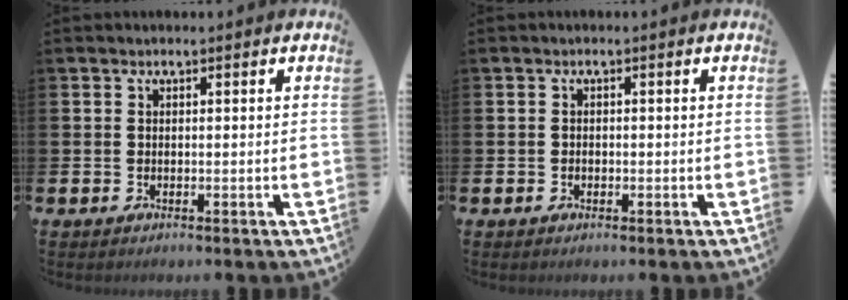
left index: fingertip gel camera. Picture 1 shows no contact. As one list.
[{"total": 0.7, "force": [-0.3, 0.6, 0.2], "torque": [-0.008, 0.006, -0.007]}]